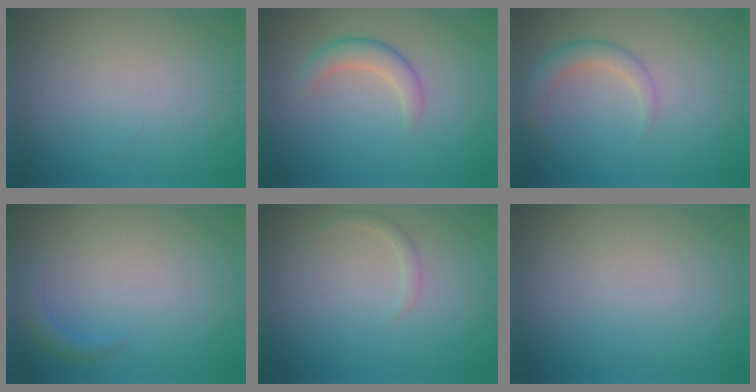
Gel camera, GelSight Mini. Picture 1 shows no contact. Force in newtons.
{"total": 2.4, "press": 2.4, "slide": 0.2}
{"total": 2.3, "press": 2.2, "slide": 0.1}
{"total": 1.2, "press": 1.2, "slide": 0.1}
{"total": 0.9, "press": 0.9, "slide": 0.0}
{"total": 0.0}